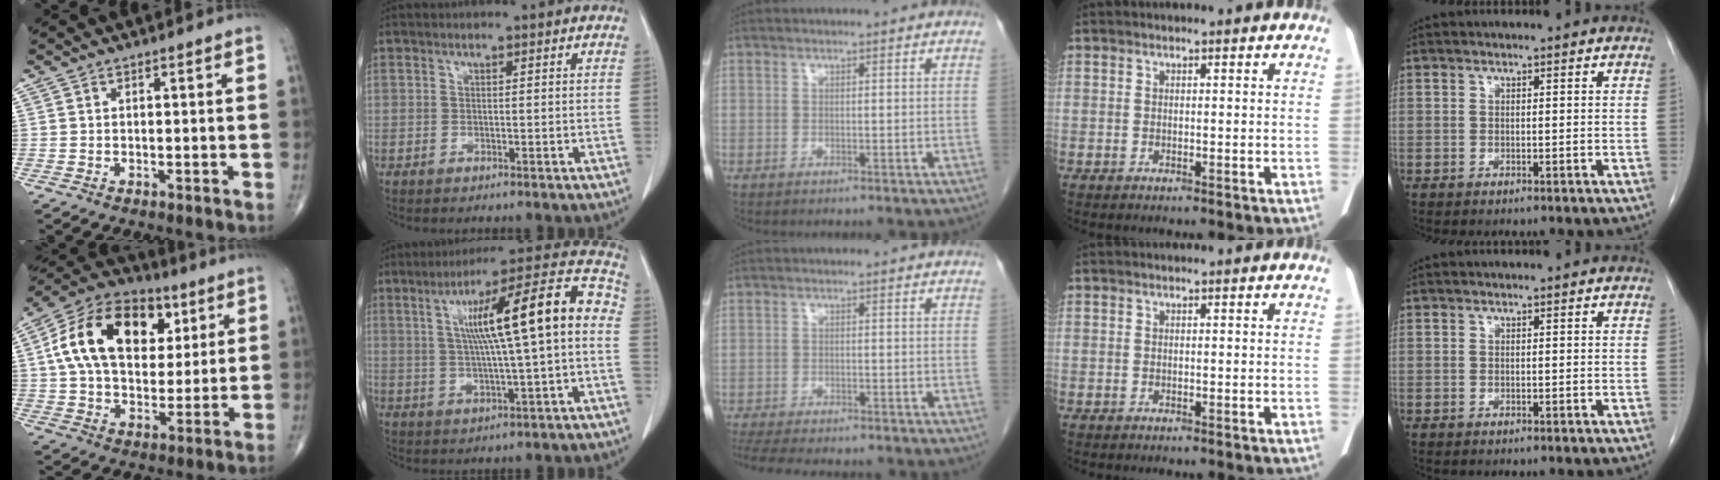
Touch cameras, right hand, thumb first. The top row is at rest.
{"thumb": {"total": 21.5, "force": [6.1, 13.9, 15.2], "torque": [-0.242, 0.003, 0.096]}, "index": {"total": 16.3, "force": [1.6, 1.2, 16.2], "torque": [-0.244, 0.035, 0.024]}, "middle": {"total": 11.9, "force": [-10.1, 3.0, 5.6], "torque": [-0.094, -0.008, -0.138]}}